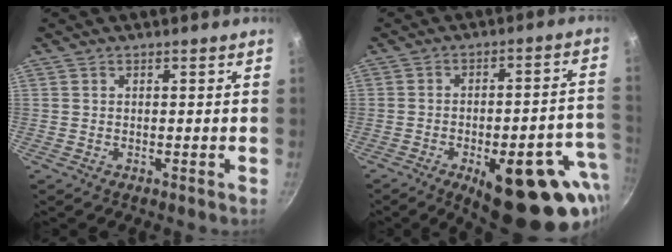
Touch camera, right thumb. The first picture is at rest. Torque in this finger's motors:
{"motor_torque": [2.68, 2.35, 1.97, -0.80, 0.46]}